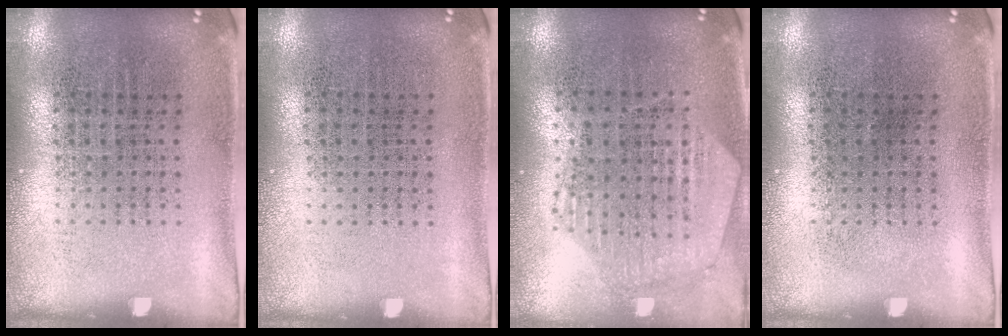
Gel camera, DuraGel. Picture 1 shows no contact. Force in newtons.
{"total": 0.0}
{"total": 1.0, "press": 1.0, "slide": 0.2}
{"total": 0.0}